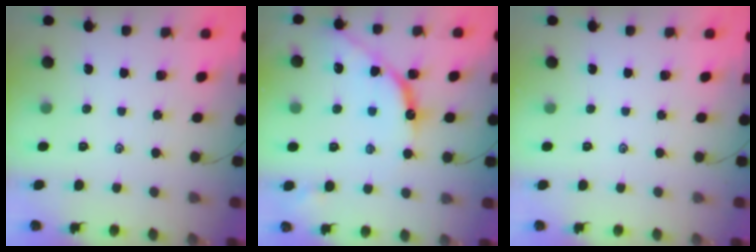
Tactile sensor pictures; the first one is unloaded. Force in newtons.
{"total": 10.8, "press": 10.7, "slide": 0.9}
{"total": 0.0}